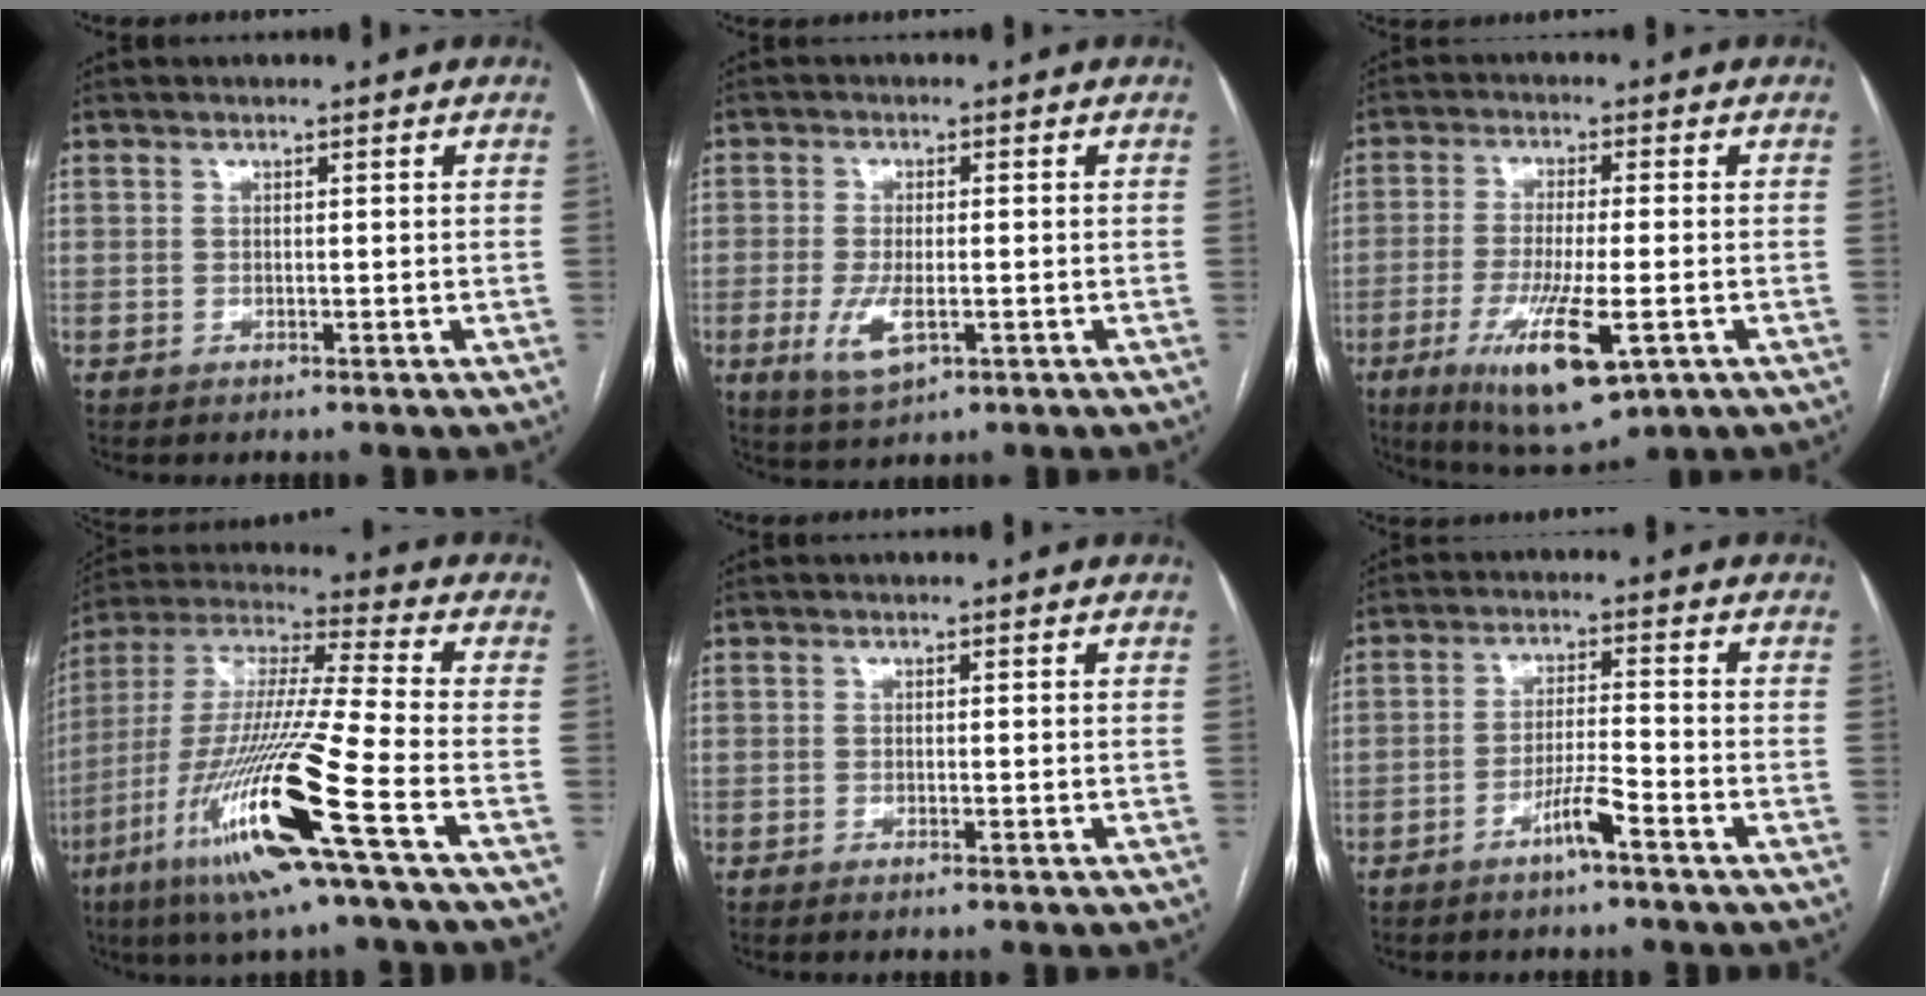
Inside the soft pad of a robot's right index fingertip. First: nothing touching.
{"total": 5.7, "force": [-1.7, 2.4, 4.9], "torque": [-0.103, -0.009, -0.024]}
{"total": 12.6, "force": [-5.0, 2.4, 11.3], "torque": [-0.207, -0.034, -0.077]}
{"total": 20.4, "force": [-8.9, -0.6, 18.3], "torque": [-0.395, -0.041, -0.174]}
{"total": 0.6, "force": [-0.4, -0.1, 0.4], "torque": [-0.009, 0.000, -0.008]}
{"total": 4.6, "force": [-2.9, 0.0, 3.5], "torque": [-0.067, 0.000, -0.054]}